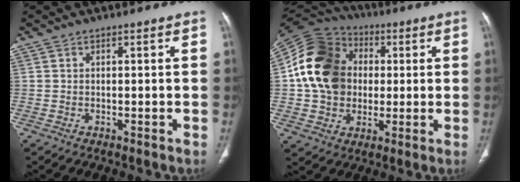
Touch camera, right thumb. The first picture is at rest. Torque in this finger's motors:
{"motor_torque": [-0.22, 0.91, 0.98, -0.81, 0.19]}